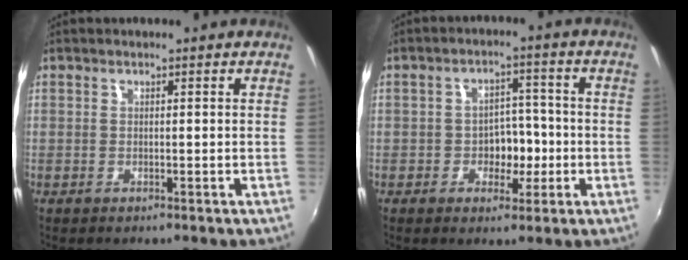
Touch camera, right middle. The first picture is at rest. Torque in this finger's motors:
{"motor_torque": [0.57, -0.49, 0.24, 0.05]}